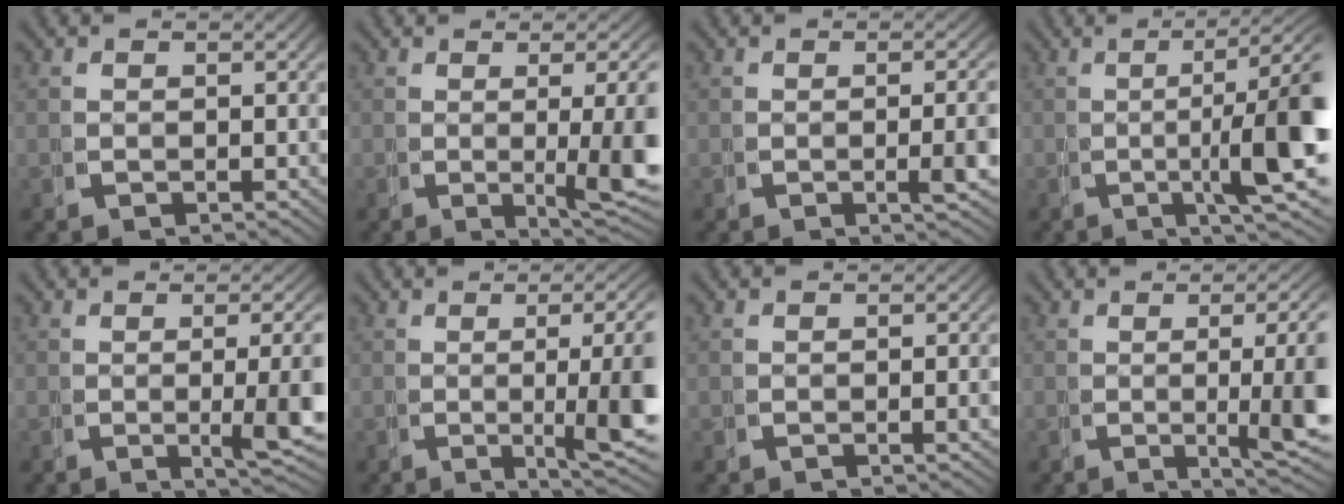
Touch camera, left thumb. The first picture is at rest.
{"total": 7.4, "force": [-0.6, 1.9, 7.1], "torque": [-0.090, -0.005, -0.009]}
{"total": 2.9, "force": [-0.3, 0.2, 2.9], "torque": [-0.032, 0.005, -0.010]}
{"total": 10.4, "force": [0.5, 3.1, 10.0], "torque": [-0.135, 0.000, -0.002]}
{"total": 5.8, "force": [-0.4, 1.4, 5.6], "torque": [-0.069, 0.003, -0.012]}
{"total": 9.2, "force": [-0.4, 2.8, 8.7], "torque": [-0.109, 0.001, -0.014]}
{"total": 0.8, "force": [-0.1, -0.1, 0.8], "torque": [-0.008, 0.004, -0.005]}
{"total": 8.3, "force": [-0.2, 2.4, 7.9], "torque": [-0.095, 0.005, -0.012]}